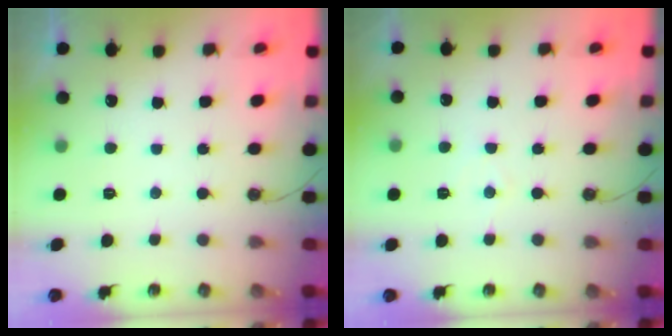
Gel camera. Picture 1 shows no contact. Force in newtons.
{"total": 3.7, "press": 3.7, "slide": 0.5}